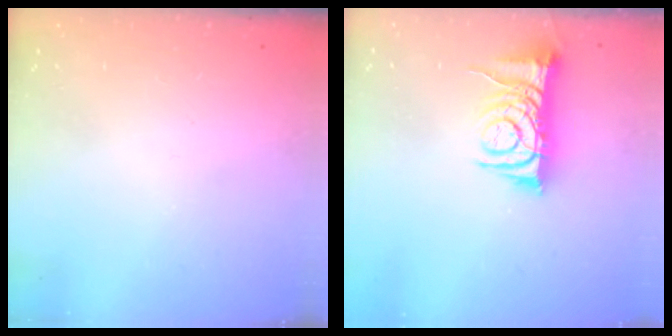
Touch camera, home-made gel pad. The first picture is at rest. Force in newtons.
{"total": 8.2, "press": 8.2, "slide": 0.7}